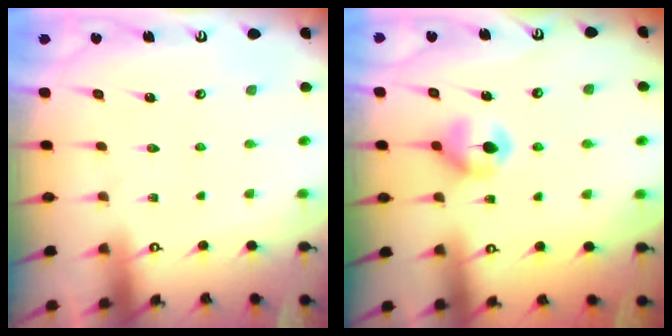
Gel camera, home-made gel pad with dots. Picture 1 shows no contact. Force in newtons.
{"total": 6.4, "press": 6.4, "slide": 0.6}